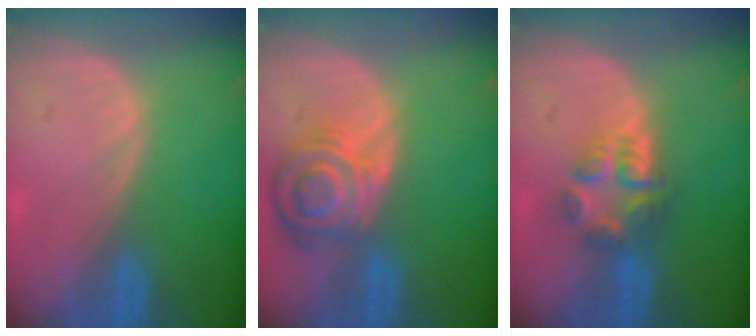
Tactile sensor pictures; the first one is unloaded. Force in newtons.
{"total": 8.4, "press": 7.4, "slide": 3.8}
{"total": 6.0, "press": 5.3, "slide": 2.8}